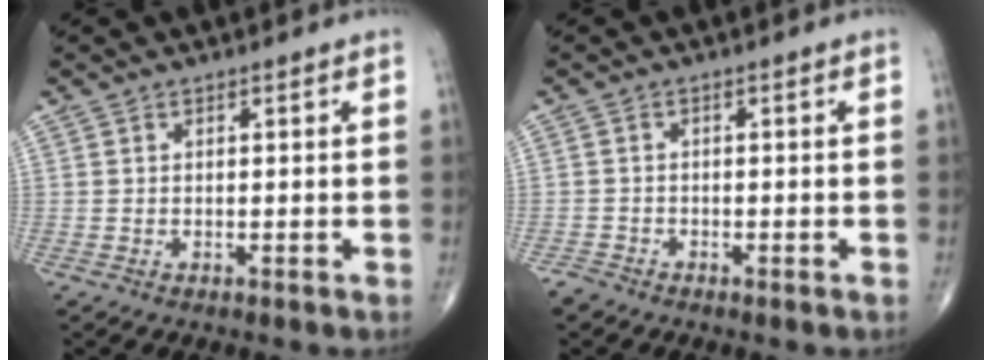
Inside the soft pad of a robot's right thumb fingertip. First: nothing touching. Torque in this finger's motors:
{"motor_torque": [0.30, -0.08, -0.03, -0.32, 0.02]}